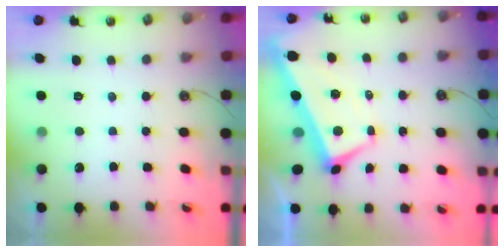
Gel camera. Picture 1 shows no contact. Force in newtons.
{"total": 5.2, "press": 5.0, "slide": 1.2}